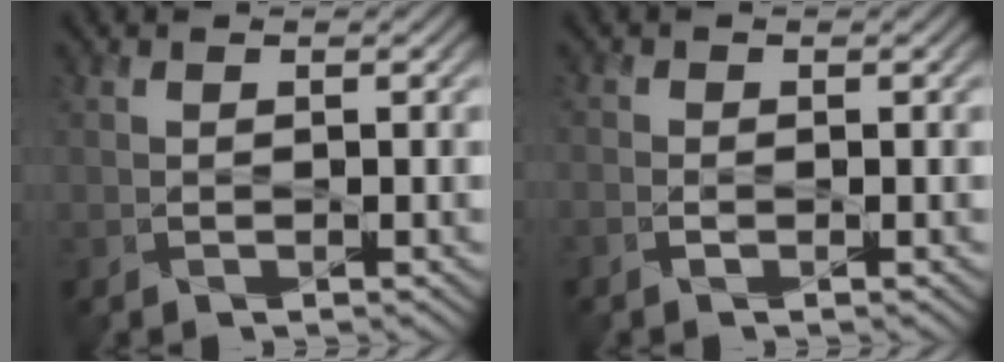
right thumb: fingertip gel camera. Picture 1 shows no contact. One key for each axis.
{"total": 0.9, "fx": -0.7, "fy": 0.5, "fz": 0.4, "tx": -0.007, "ty": -0.006, "tz": -0.015}